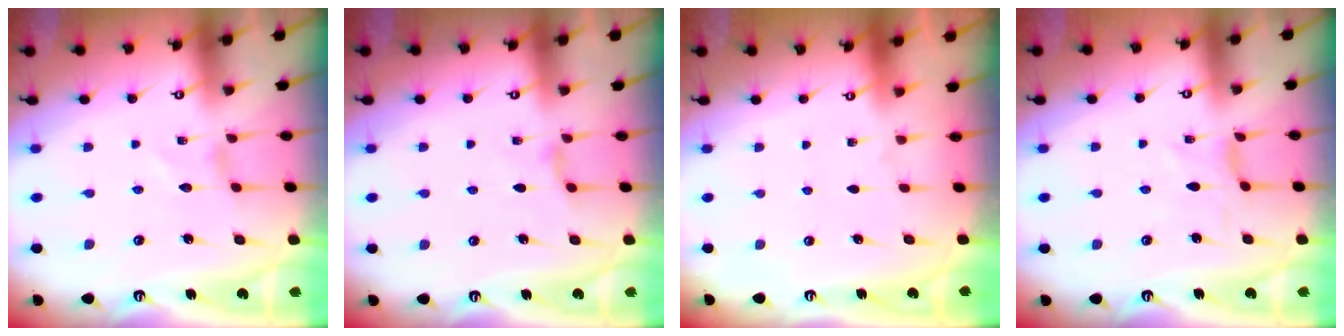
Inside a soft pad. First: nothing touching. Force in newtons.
{"total": 2.7, "press": 2.6, "slide": 0.5}
{"total": 0.0}
{"total": 0.7, "press": 0.6, "slide": 0.3}